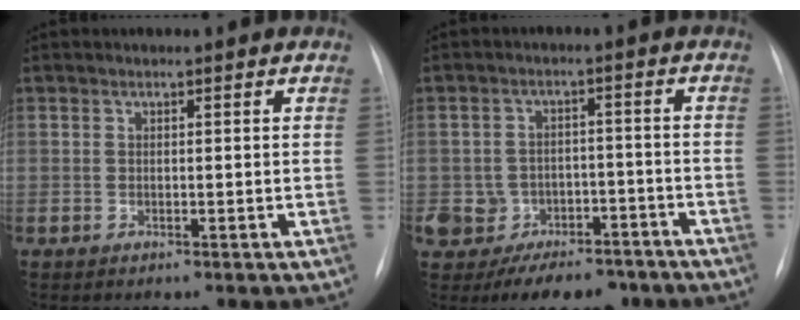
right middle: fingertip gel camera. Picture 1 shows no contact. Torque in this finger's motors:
{"motor_torque": [1.09, -1.05, 0.60, 0.11]}